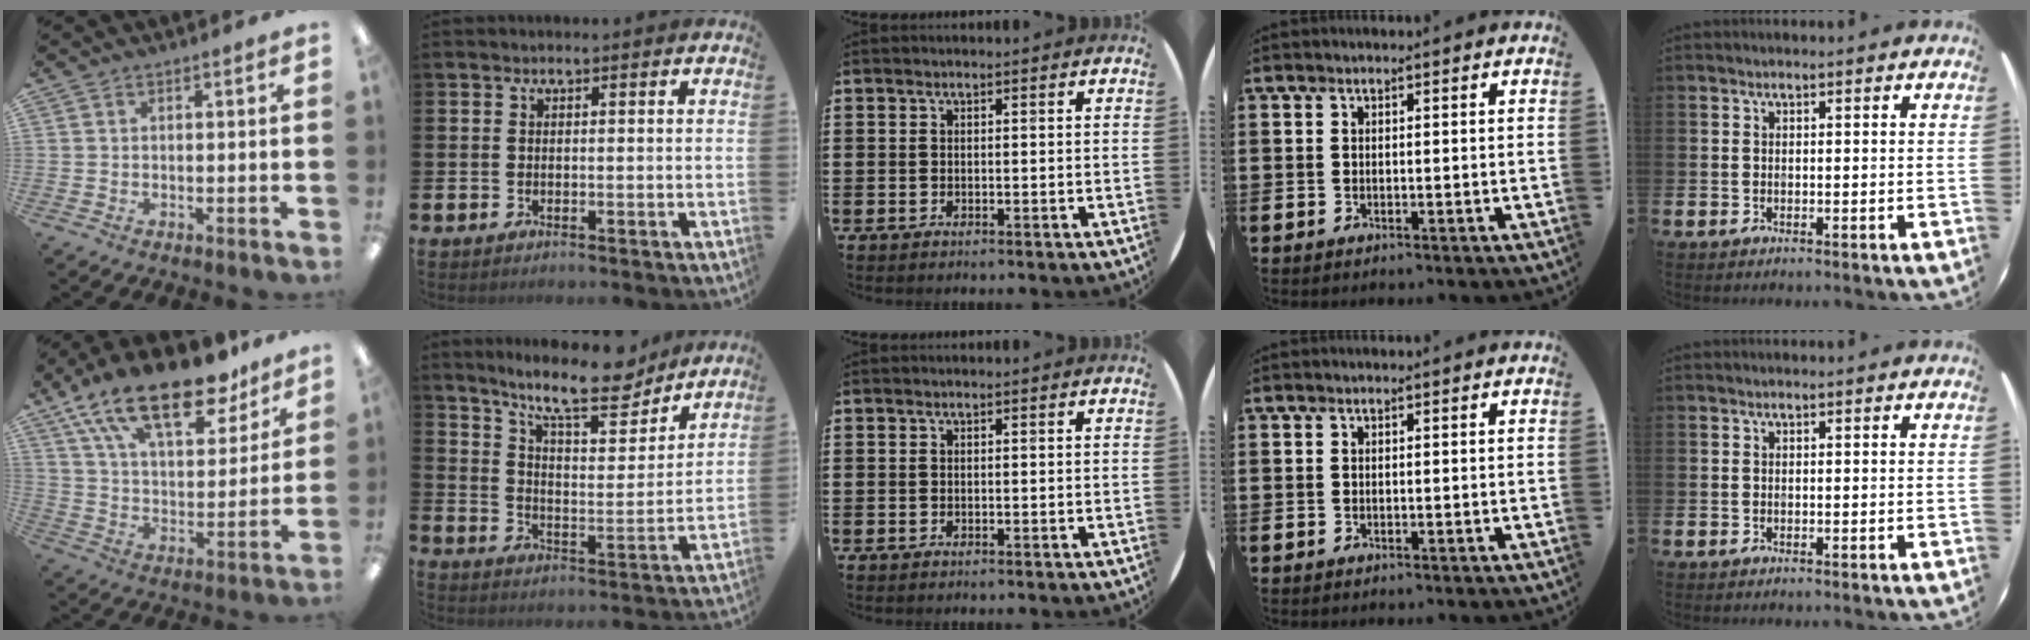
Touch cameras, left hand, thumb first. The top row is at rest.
{"thumb": {"total": 21.3, "force": [15.2, 8.3, 12.4], "torque": [-0.220, -0.083, 0.264]}, "index": {"total": 12.5, "force": [10.7, 2.8, 5.8], "torque": [-0.112, -0.065, 0.184]}}